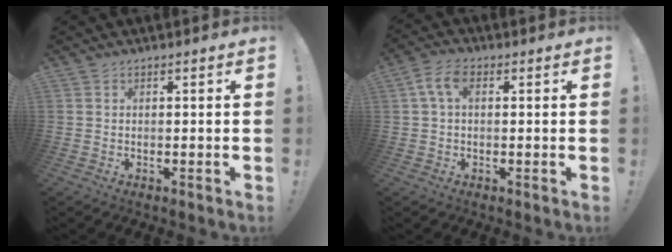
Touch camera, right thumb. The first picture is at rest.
{"total": 5.8, "force": [1.4, 3.3, 4.5], "torque": [-0.093, 0.009, 0.026]}